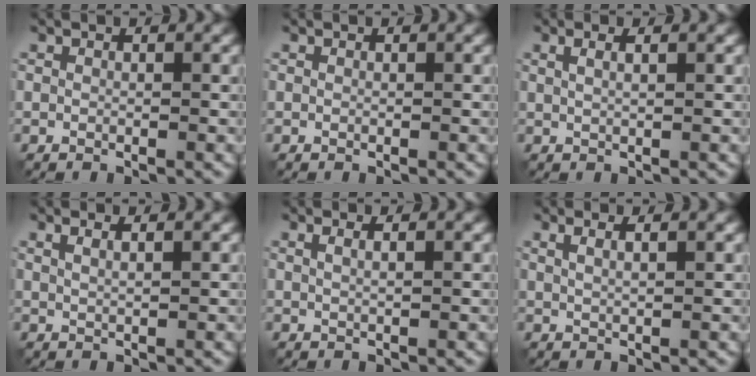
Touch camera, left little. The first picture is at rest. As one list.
[{"total": 0.0}, {"total": 2.2, "force": [1.1, 0.9, 1.7], "torque": [-0.014, 0.004, 0.000]}, {"total": 2.3, "force": [1.3, 0.9, 1.6], "torque": [-0.012, 0.003, 0.001]}, {"total": 1.8, "force": [0.9, 0.8, 1.4], "torque": [-0.009, 0.001, -0.002]}, {"total": 2.8, "force": [1.6, 1.2, 2.0], "torque": [-0.014, 0.009, 0.001]}]